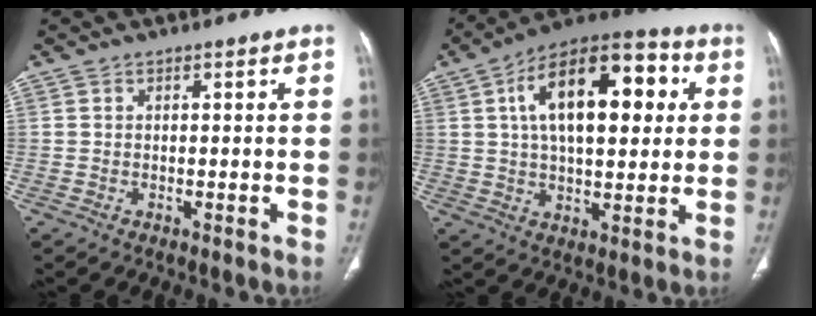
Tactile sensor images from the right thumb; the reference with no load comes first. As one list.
[{"total": 21.0, "force": [5.2, 10.4, 17.5], "torque": [-0.246, 0.015, 0.071]}]